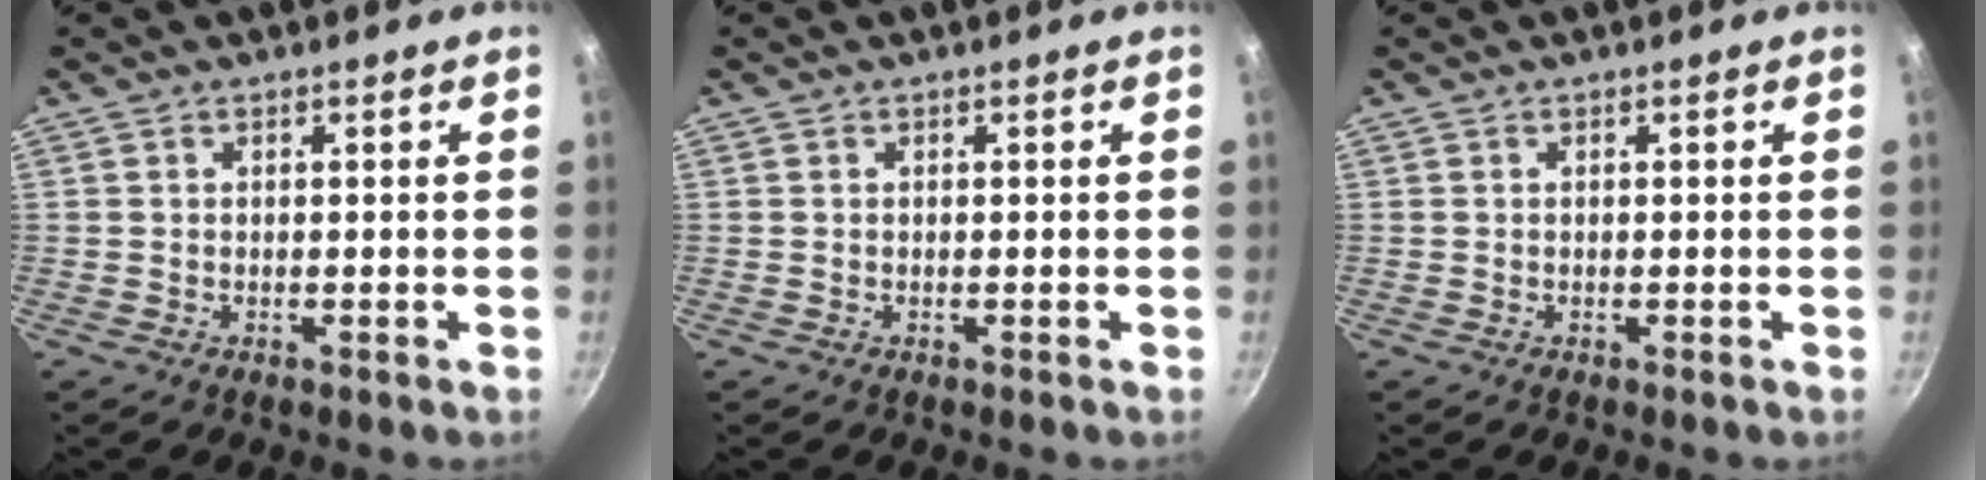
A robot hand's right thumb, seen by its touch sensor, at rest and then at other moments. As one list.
[{"total": 0.0}, {"total": 0.0}]